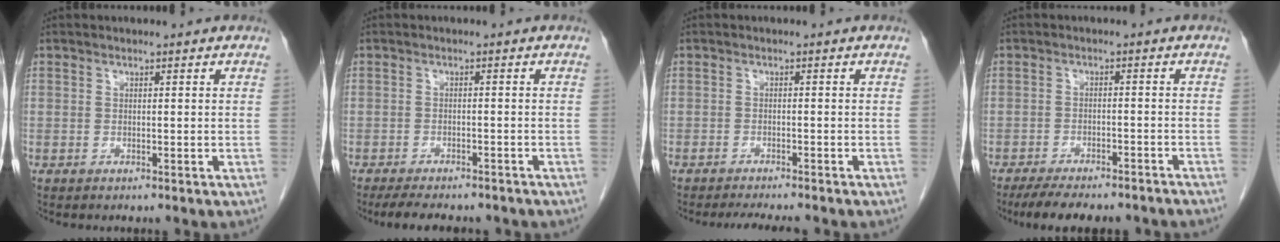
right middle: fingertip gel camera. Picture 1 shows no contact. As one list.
[{"total": 10.1, "force": [-8.7, 2.8, 4.5], "torque": [-0.066, -0.004, -0.110]}, {"total": 5.3, "force": [-4.8, 0.6, 2.3], "torque": [-0.028, -0.008, -0.069]}, {"total": 11.8, "force": [-10.3, 2.1, 5.4], "torque": [-0.074, -0.007, -0.139]}]